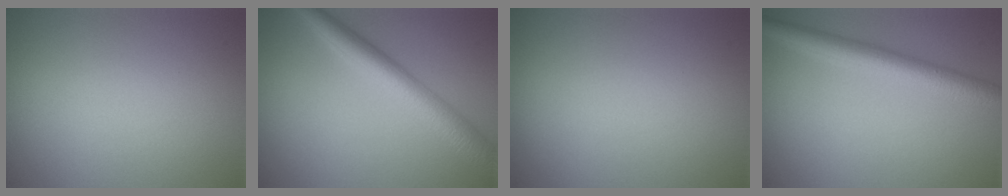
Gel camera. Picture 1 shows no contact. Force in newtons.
{"total": 5.1, "press": 5.1, "slide": 0.1}
{"total": 0.0}
{"total": 4.9, "press": 4.9, "slide": 0.2}